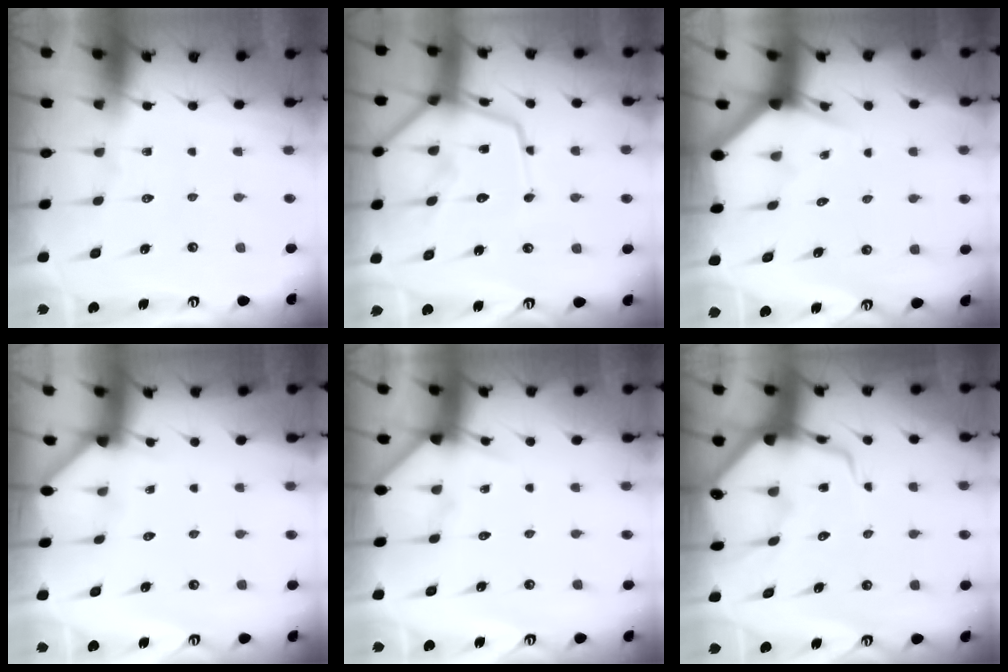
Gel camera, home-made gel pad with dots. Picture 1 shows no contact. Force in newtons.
{"total": 14.3, "press": 14.2, "slide": 1.4}
{"total": 2.8, "press": 2.8, "slide": 0.1}
{"total": 2.3, "press": 2.3, "slide": 0.3}
{"total": 4.8, "press": 4.8, "slide": 0.3}
{"total": 8.2, "press": 8.1, "slide": 1.0}